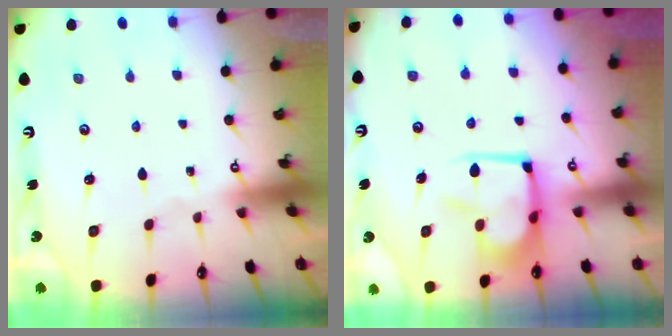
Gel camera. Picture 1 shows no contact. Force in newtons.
{"total": 4.8, "press": 4.7, "slide": 0.9}